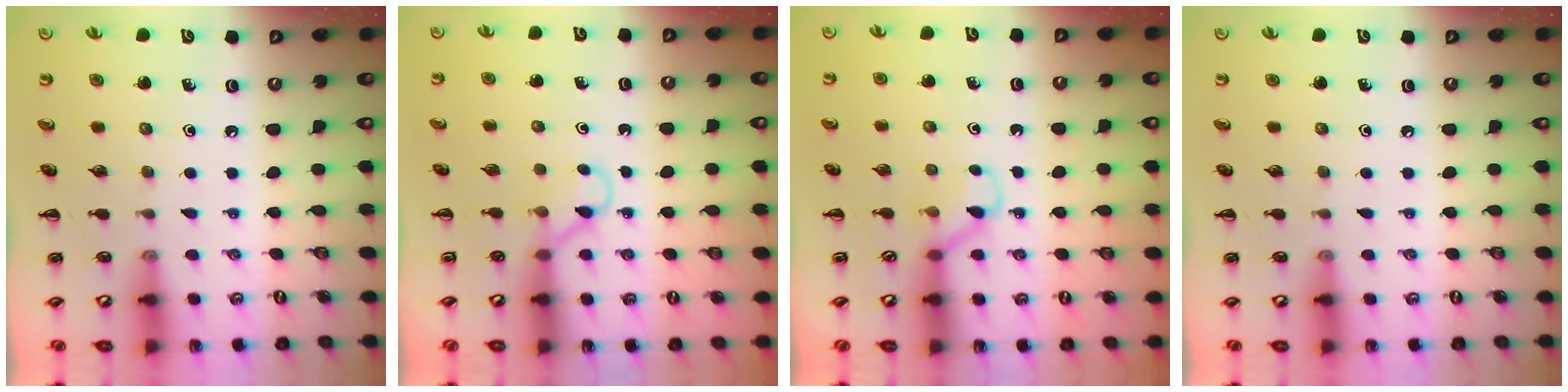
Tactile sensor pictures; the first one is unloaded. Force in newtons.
{"total": 2.9, "press": 2.8, "slide": 0.9}
{"total": 3.5, "press": 3.3, "slide": 1.2}
{"total": 0.0}